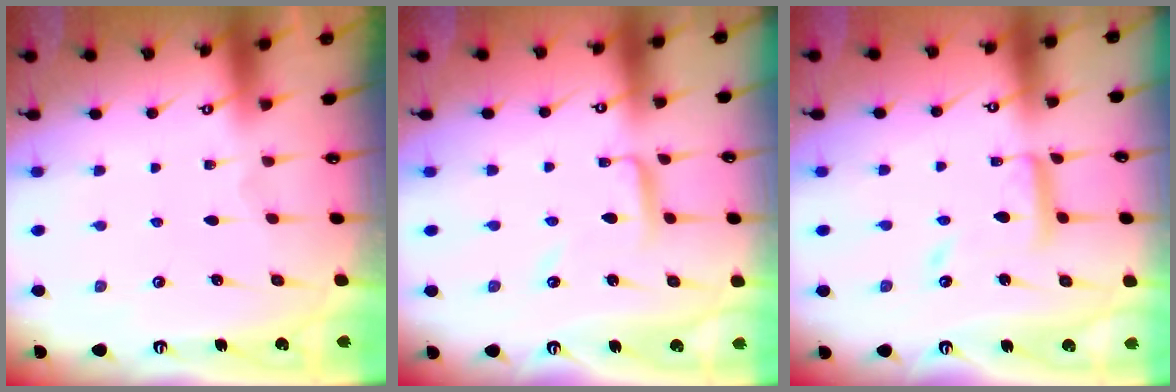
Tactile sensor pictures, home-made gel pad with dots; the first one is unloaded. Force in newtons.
{"total": 6.2, "press": 6.2, "slide": 0.4}
{"total": 12.3, "press": 12.2, "slide": 1.1}